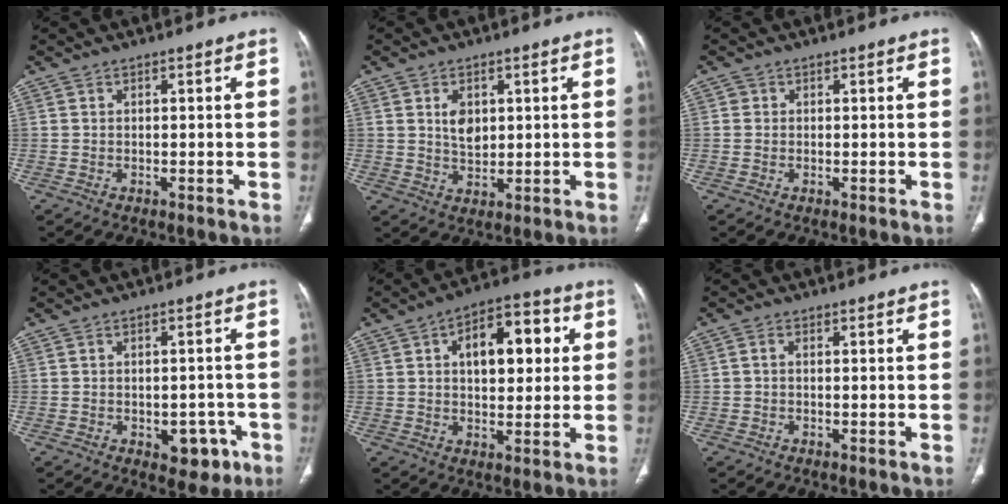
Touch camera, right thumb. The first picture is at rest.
{"total": 4.8, "force": [1.4, 3.2, 3.3], "torque": [-0.041, -0.012, 0.029]}
{"total": 0.7, "force": [0.1, 0.7, 0.1], "torque": [0.003, 0.003, 0.002]}
{"total": 6.3, "force": [-2.6, 4.1, 3.9], "torque": [-0.018, 0.015, -0.027]}
{"total": 13.4, "force": [3.3, 7.3, 10.8], "torque": [-0.122, 0.015, 0.046]}
{"total": 0.8, "force": [-0.1, 0.6, 0.6], "torque": [-0.009, 0.001, -0.005]}